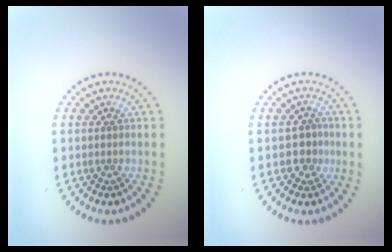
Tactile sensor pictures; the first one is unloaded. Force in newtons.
{"total": 1.8, "press": 1.6, "slide": 0.8}